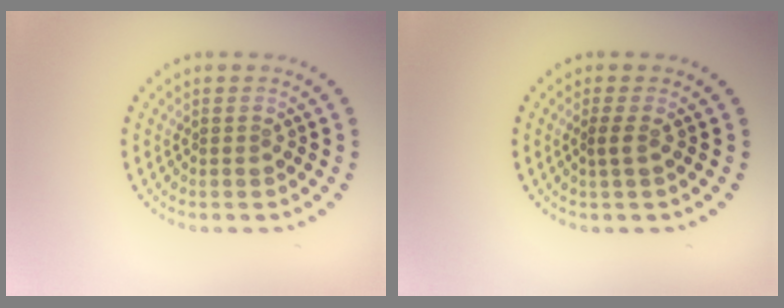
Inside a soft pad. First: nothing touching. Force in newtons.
{"total": 0.9, "press": 0.8, "slide": 0.5}